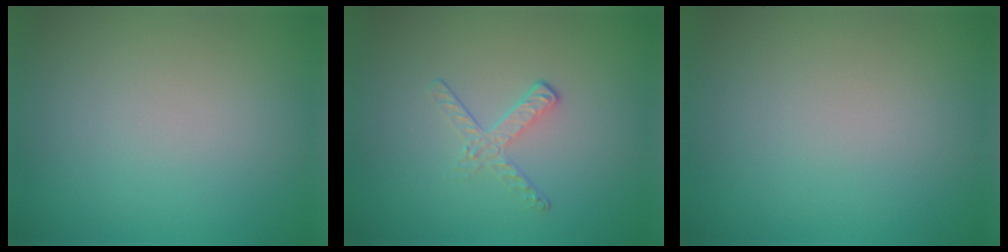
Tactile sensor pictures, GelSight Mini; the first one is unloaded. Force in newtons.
{"total": 1.7, "press": 0.7, "slide": 1.5}
{"total": 0.0}